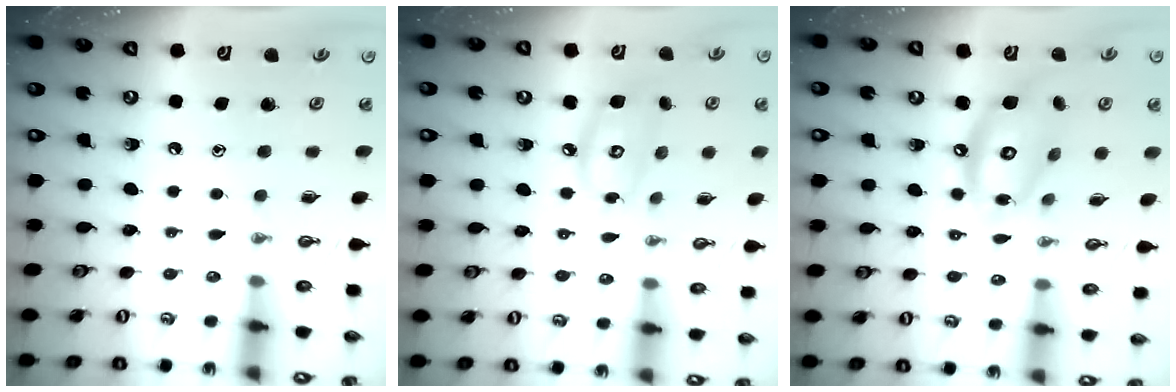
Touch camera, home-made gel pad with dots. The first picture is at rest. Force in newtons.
{"total": 9.4, "press": 9.4, "slide": 0.8}
{"total": 14.2, "press": 14.2, "slide": 1.3}